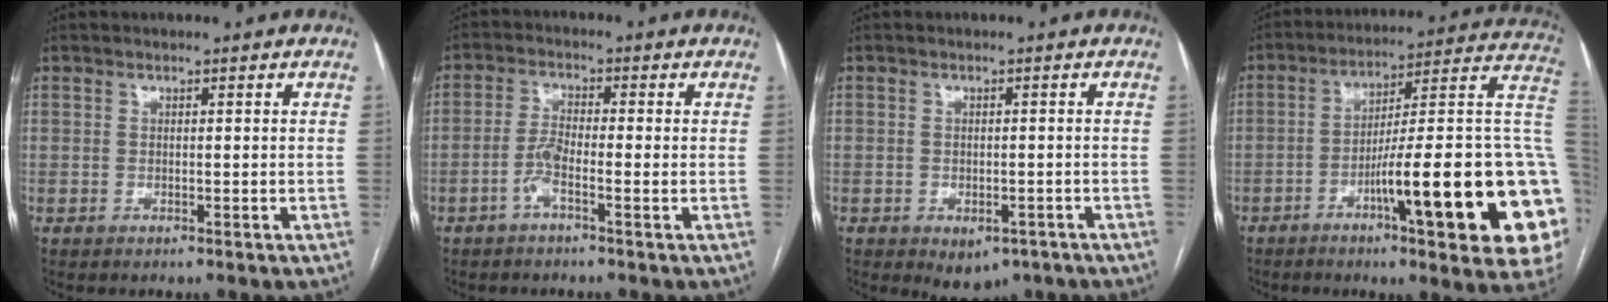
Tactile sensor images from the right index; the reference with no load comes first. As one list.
[{"total": 3.5, "force": [-1.5, 0.4, 3.1], "torque": [-0.065, 0.006, -0.034]}, {"total": 5.0, "force": [-3.2, 3.0, 2.3], "torque": [-0.019, -0.001, -0.035]}, {"total": 26.8, "force": [-5.9, 2.6, 26.0], "torque": [-0.256, 0.008, -0.089]}]